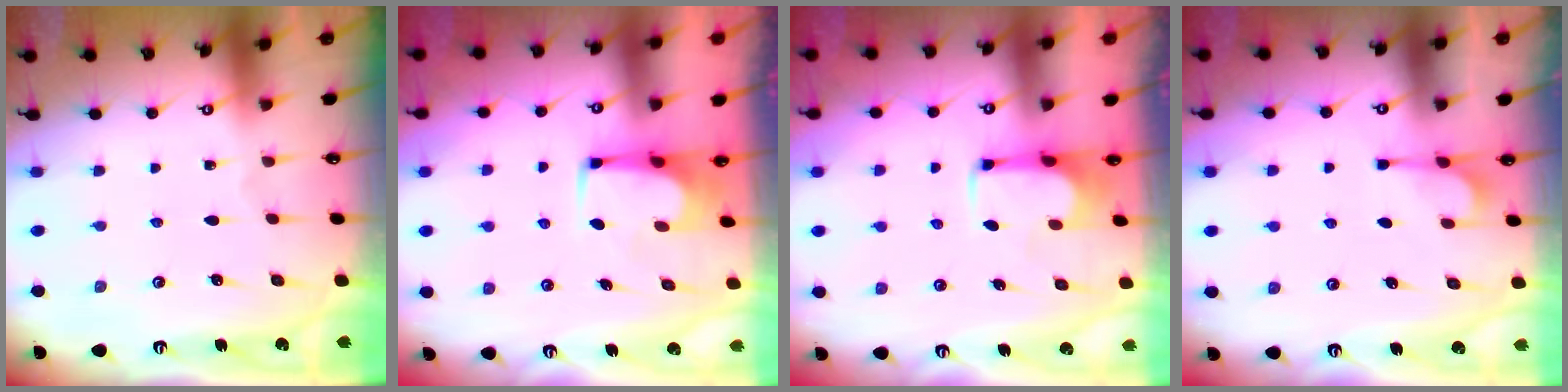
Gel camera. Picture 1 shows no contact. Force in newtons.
{"total": 1.6, "press": 1.5, "slide": 0.3}
{"total": 3.7, "press": 3.6, "slide": 0.7}
{"total": 2.4, "press": 2.2, "slide": 1.0}